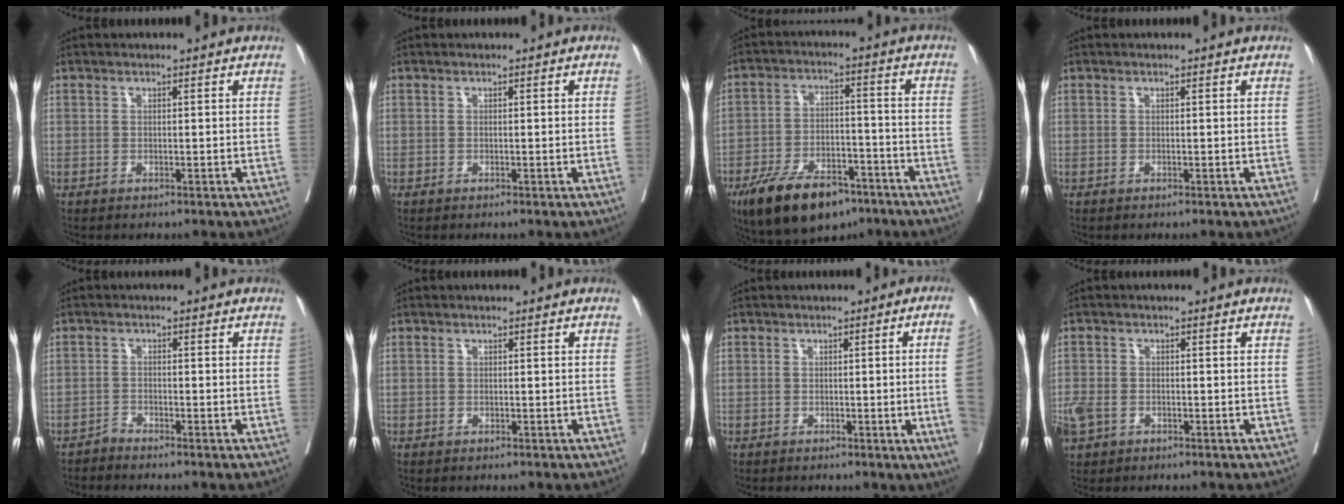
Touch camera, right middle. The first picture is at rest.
{"total": 0.6, "force": [-0.1, -0.2, 0.6], "torque": [-0.014, 0.002, 0.003]}
{"total": 14.2, "force": [-9.7, 6.0, 8.5], "torque": [-0.145, -0.001, -0.160]}
{"total": 0.0}
{"total": 1.2, "force": [-1.2, -0.2, -0.2], "torque": [0.011, -0.004, -0.022]}
{"total": 0.0}
{"total": 9.1, "force": [-1.2, -2.8, 8.6], "torque": [-0.091, -0.019, -0.014]}
{"total": 5.2, "force": [-2.6, 3.6, 2.8], "torque": [-0.077, -0.002, -0.046]}